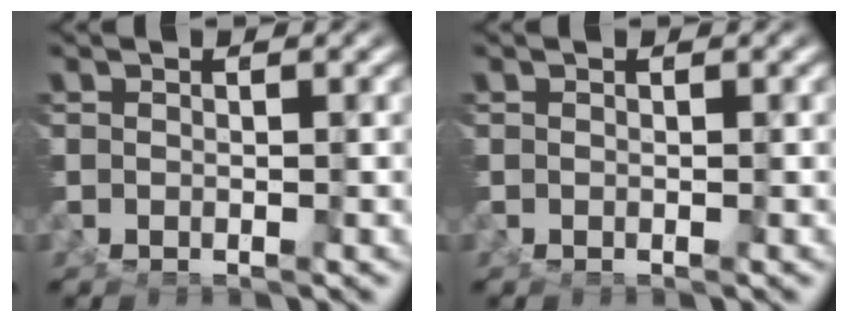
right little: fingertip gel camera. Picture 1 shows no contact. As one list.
[{"total": 0.0}]